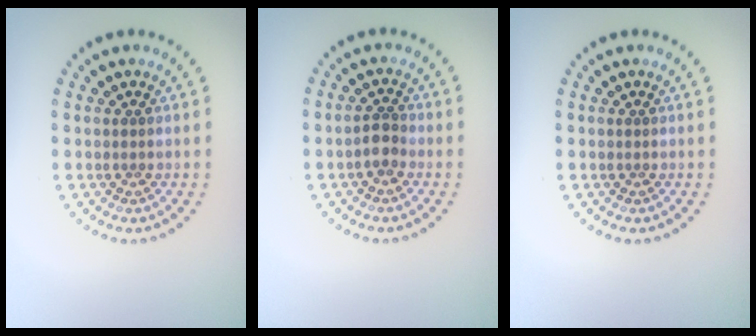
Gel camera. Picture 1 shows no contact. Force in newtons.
{"total": 1.8, "press": 1.5, "slide": 0.9}
{"total": 0.0}